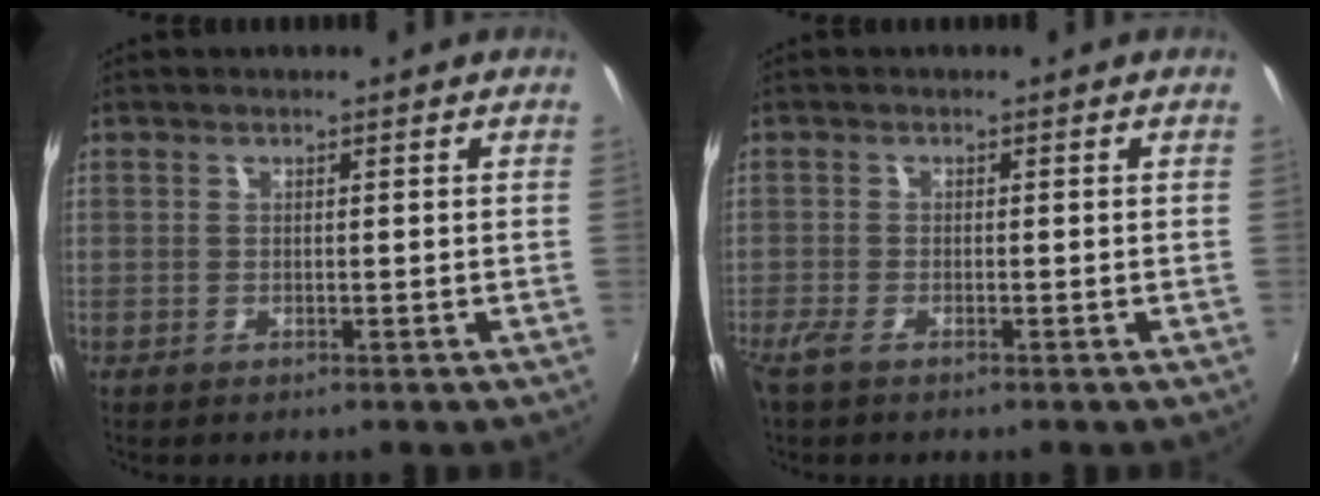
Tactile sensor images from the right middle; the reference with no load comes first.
{"total": 2.3, "force": [-1.7, 0.5, 1.4], "torque": [-0.033, -0.009, -0.036]}